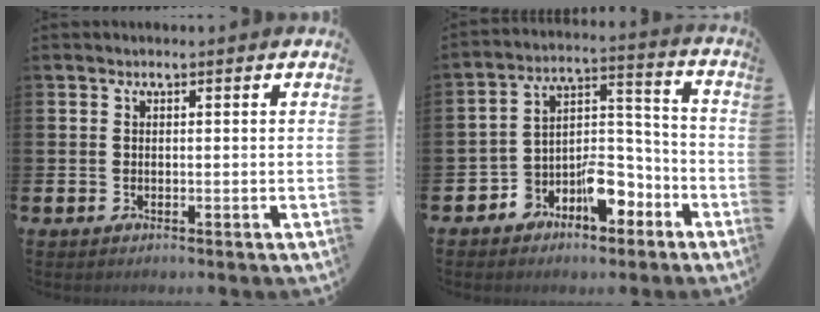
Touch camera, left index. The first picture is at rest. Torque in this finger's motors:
{"motor_torque": [1.33, 0.81, 0.92, 0.21]}